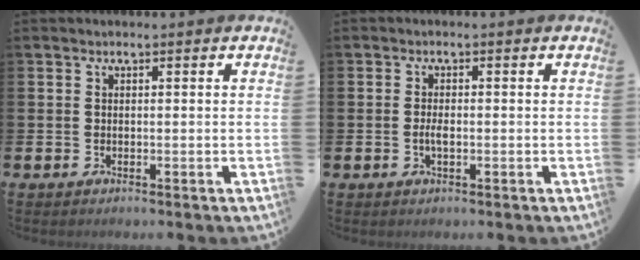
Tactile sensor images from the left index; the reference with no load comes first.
{"total": 1.6, "force": [-0.3, 0.6, 1.5], "torque": [-0.024, -0.001, -0.007]}